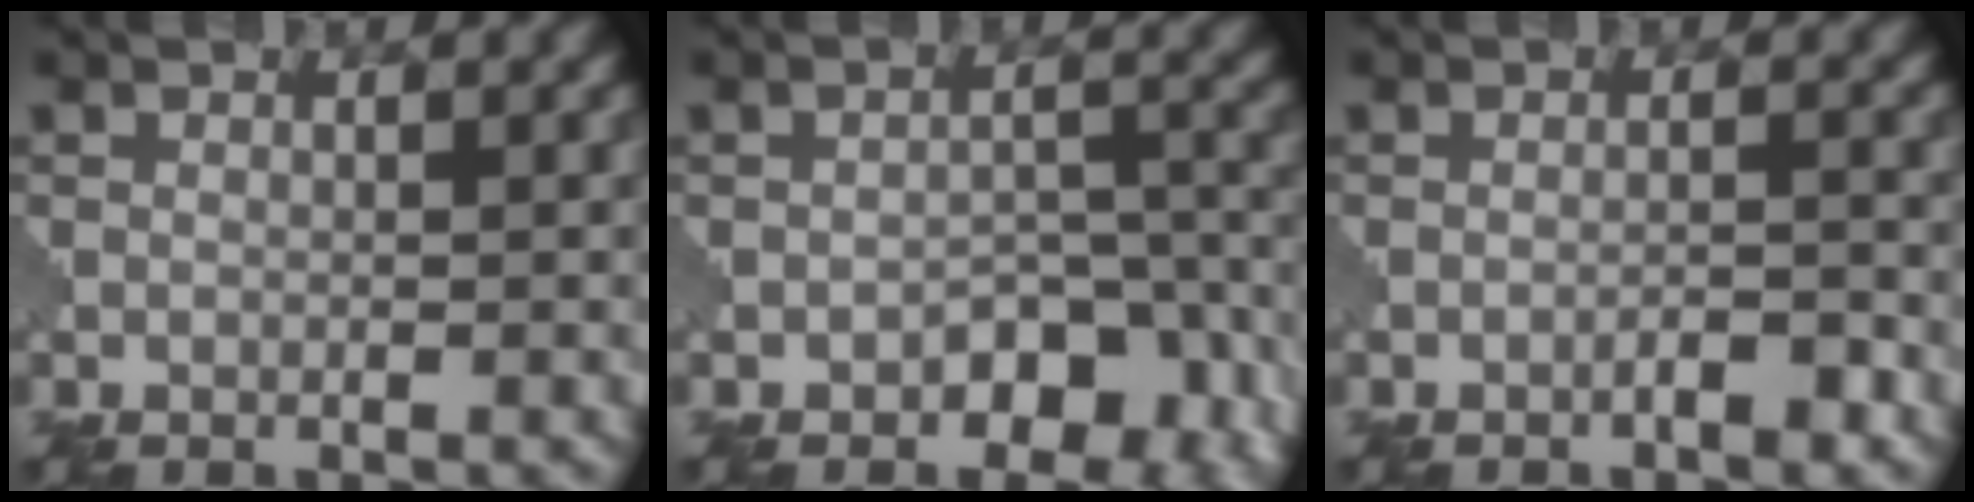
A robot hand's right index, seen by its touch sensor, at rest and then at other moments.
{"total": 5.8, "force": [-3.2, 3.4, 3.4], "torque": [-0.031, -0.001, -0.046]}
{"total": 1.7, "force": [-1.1, 0.2, 1.2], "torque": [-0.016, 0.006, -0.021]}